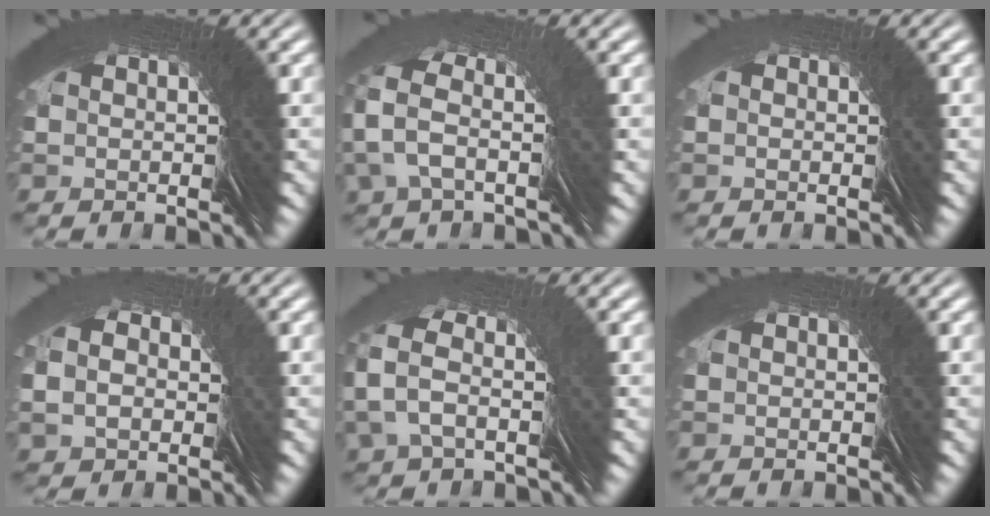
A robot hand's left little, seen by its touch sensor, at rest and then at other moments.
{"total": 3.4, "force": [1.3, -2.2, -2.2], "torque": [0.017, 0.035, 0.011]}
{"total": 0.6, "force": [0.1, 0.6, 0.0], "torque": [-0.003, 0.001, -0.001]}
{"total": 2.4, "force": [0.9, 2.0, 0.8], "torque": [-0.011, 0.016, 0.007]}
{"total": 2.9, "force": [1.0, -1.9, -2.0], "torque": [0.013, 0.031, 0.007]}
{"total": 0.0}